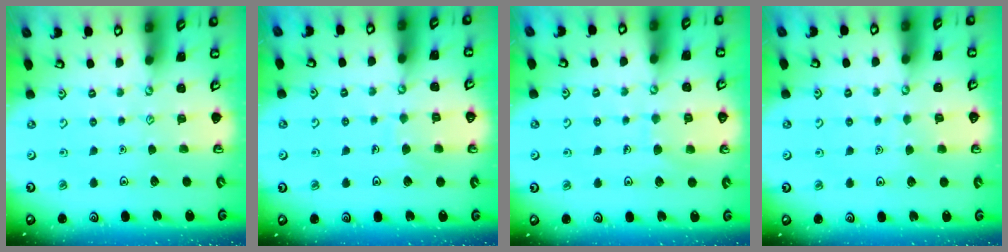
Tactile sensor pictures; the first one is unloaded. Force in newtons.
{"total": 5.9, "press": 5.9, "slide": 0.2}
{"total": 7.2, "press": 7.2, "slide": 0.5}
{"total": 2.6, "press": 2.6, "slide": 0.3}